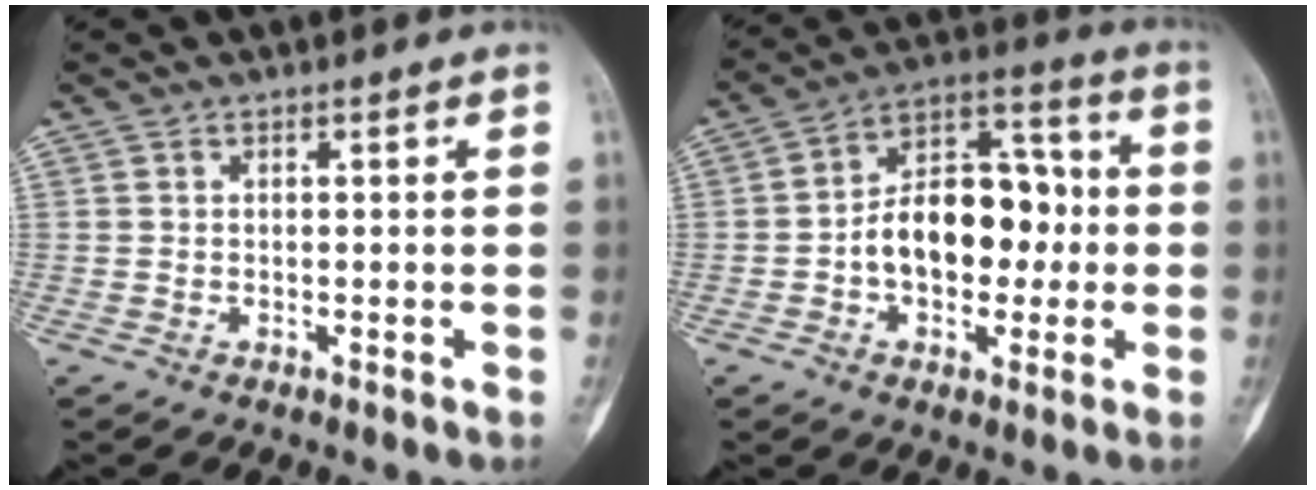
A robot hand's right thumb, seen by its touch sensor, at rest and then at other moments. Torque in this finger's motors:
{"motor_torque": [0.42, 0.30, 1.33, -0.33, 0.11]}